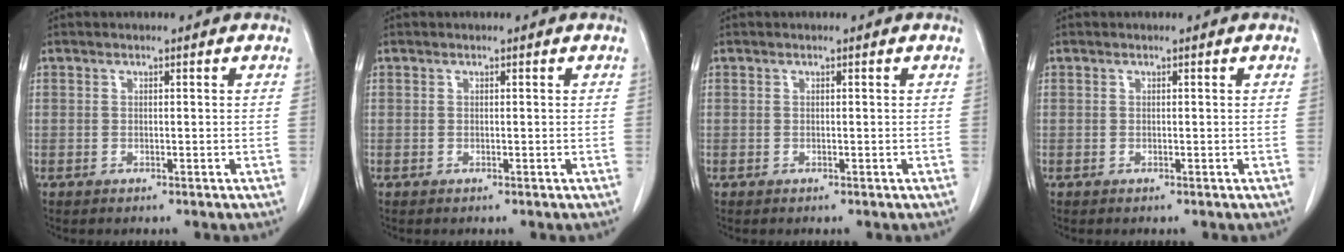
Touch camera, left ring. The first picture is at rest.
{"total": 0.0}
{"total": 0.0}
{"total": 0.0}